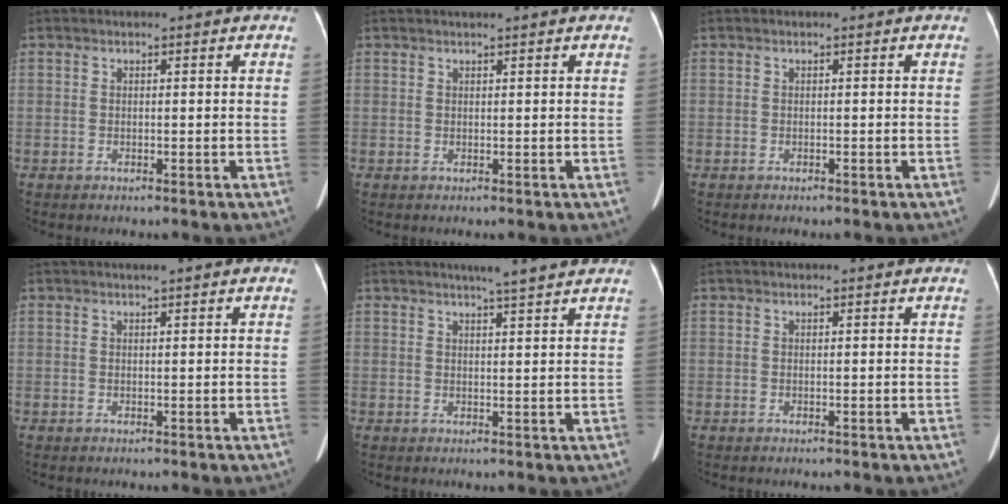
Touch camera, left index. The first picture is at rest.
{"total": 1.5, "force": [1.2, 0.0, 0.9], "torque": [-0.009, 0.018, 0.020]}
{"total": 0.0}
{"total": 1.1, "force": [0.9, 0.0, 0.8], "torque": [-0.011, 0.008, 0.013]}
{"total": 4.6, "force": [3.9, -0.4, 2.4], "torque": [-0.036, 0.005, 0.051]}
{"total": 0.7, "force": [0.7, 0.0, 0.2], "torque": [-0.007, 0.006, 0.009]}